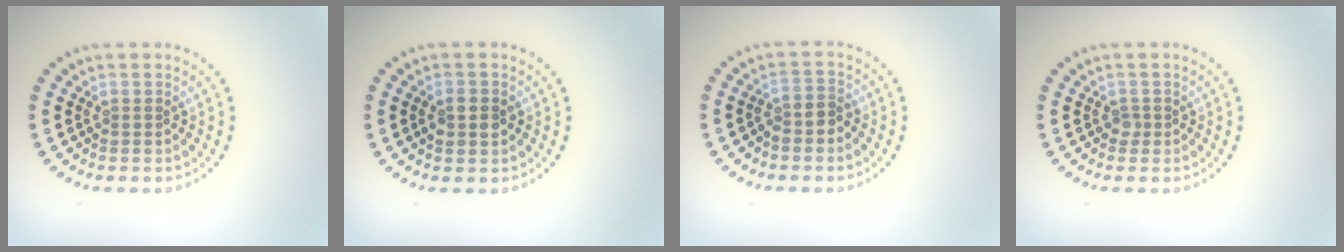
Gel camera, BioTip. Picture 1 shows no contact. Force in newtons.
{"total": 2.6, "press": 2.6, "slide": 0.1}
{"total": 1.9, "press": 1.5, "slide": 1.1}
{"total": 0.8, "press": 0.6, "slide": 0.6}